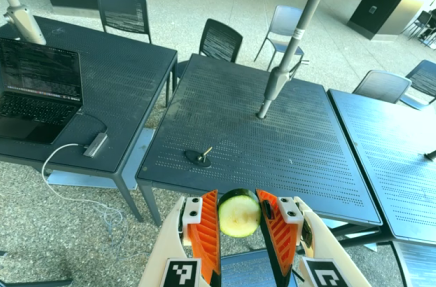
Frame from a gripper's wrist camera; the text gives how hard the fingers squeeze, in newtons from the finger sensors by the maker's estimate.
{"total": 11.1, "left": 11.0, "right": 11.2}